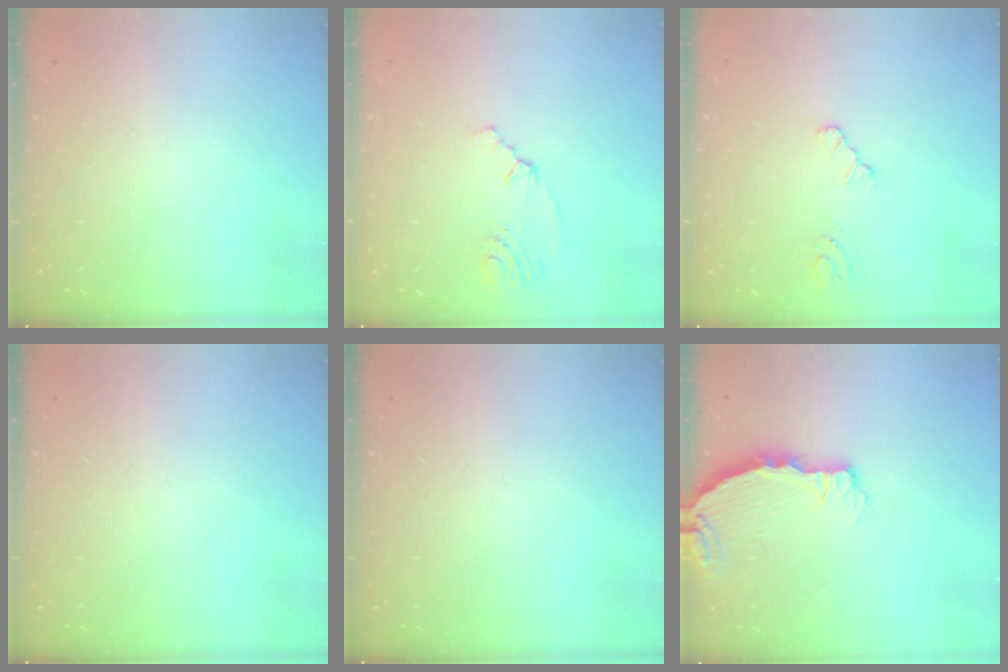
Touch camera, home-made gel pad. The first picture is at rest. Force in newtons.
{"total": 4.0, "press": 2.2, "slide": 3.3}
{"total": 3.5, "press": 3.4, "slide": 0.5}
{"total": 0.0}
{"total": 0.0}
{"total": 3.7, "press": 3.7, "slide": 0.4}